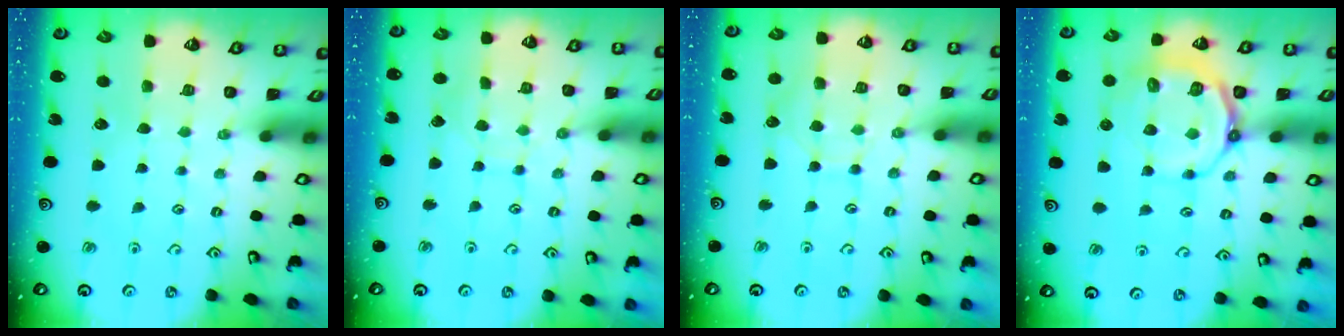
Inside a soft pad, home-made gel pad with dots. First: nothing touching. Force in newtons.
{"total": 6.4, "press": 6.4, "slide": 0.5}
{"total": 7.6, "press": 7.5, "slide": 0.8}
{"total": 9.3, "press": 9.0, "slide": 2.6}